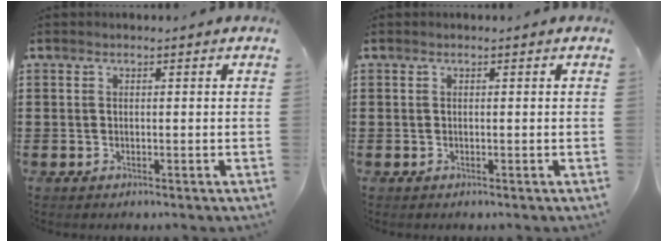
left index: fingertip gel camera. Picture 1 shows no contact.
{"total": 0.0}